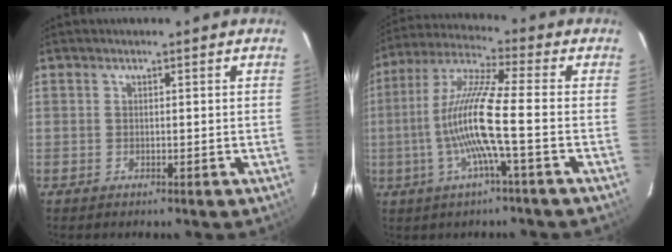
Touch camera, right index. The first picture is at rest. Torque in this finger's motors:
{"motor_torque": [2.14, 0.00, 1.05, 0.21]}